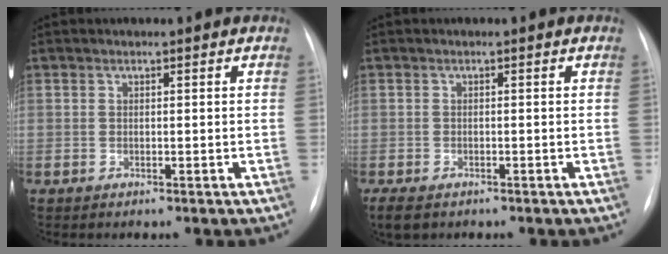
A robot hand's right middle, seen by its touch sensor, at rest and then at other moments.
{"total": 5.0, "force": [-3.5, 2.7, 2.5], "torque": [-0.045, -0.010, -0.052]}